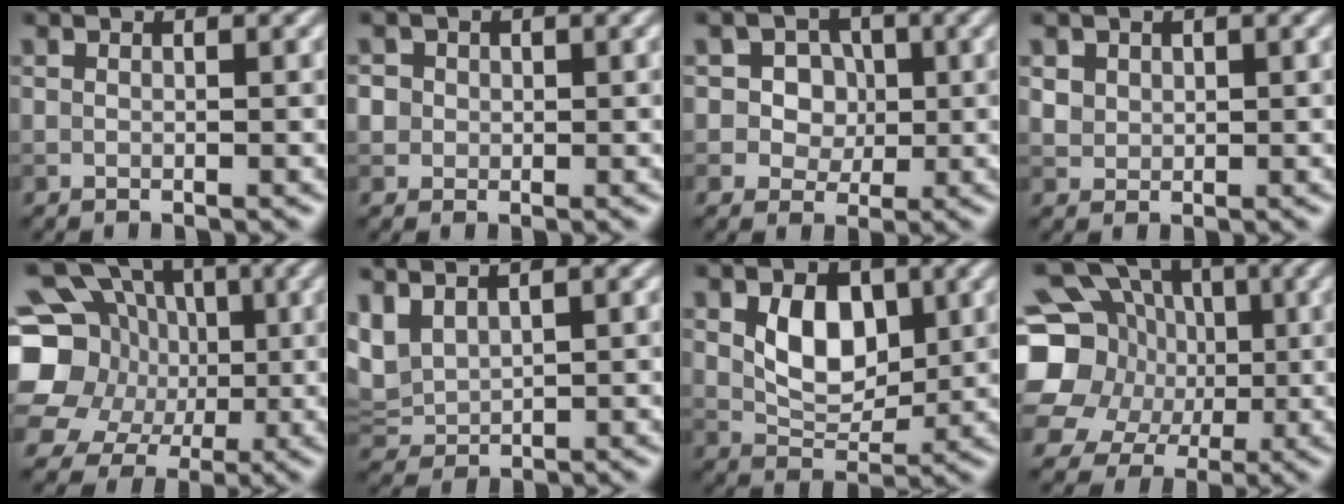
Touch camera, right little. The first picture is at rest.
{"total": 2.3, "force": [0.6, 2.1, 0.7], "torque": [-0.006, 0.006, 0.011]}
{"total": 5.4, "force": [1.6, 4.5, 2.4], "torque": [-0.028, 0.016, 0.014]}
{"total": 1.6, "force": [0.7, 1.3, 0.4], "torque": [-0.012, -0.009, 0.027]}
{"total": 13.4, "force": [0.3, 12.0, 5.9], "torque": [-0.159, 0.016, -0.012]}
{"total": 3.1, "force": [2.1, 1.6, 1.6], "torque": [-0.048, 0.009, 0.051]}
{"total": 4.7, "force": [1.1, 3.1, 3.3], "torque": [-0.063, -0.005, 0.019]}
{"total": 15.0, "force": [0.5, 13.4, 6.6], "torque": [-0.175, 0.020, -0.013]}